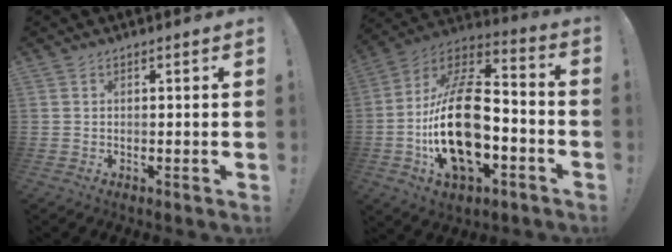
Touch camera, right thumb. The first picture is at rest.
{"total": 25.1, "force": [-4.7, 13.7, 20.6], "torque": [-0.385, 0.027, -0.072]}